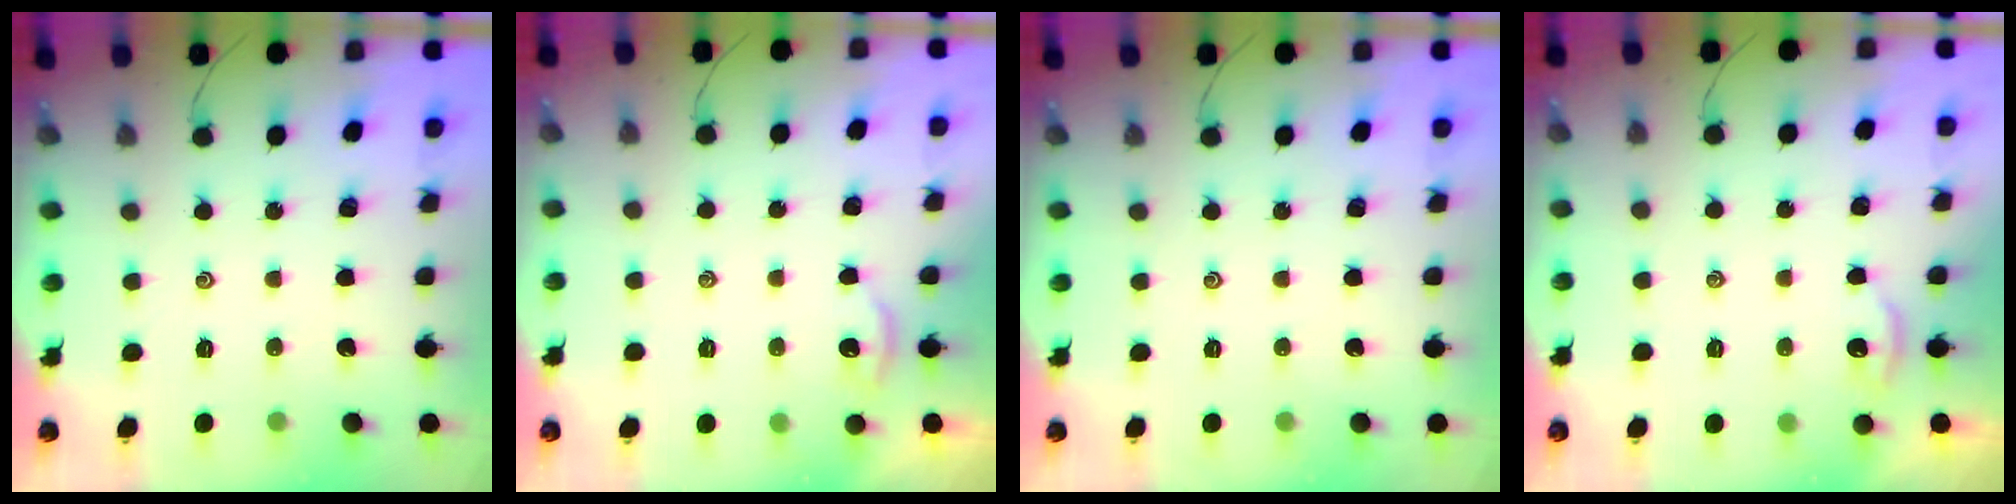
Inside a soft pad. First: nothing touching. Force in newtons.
{"total": 2.2, "press": 2.2, "slide": 0.3}
{"total": 0.0}
{"total": 2.2, "press": 2.2, "slide": 0.3}